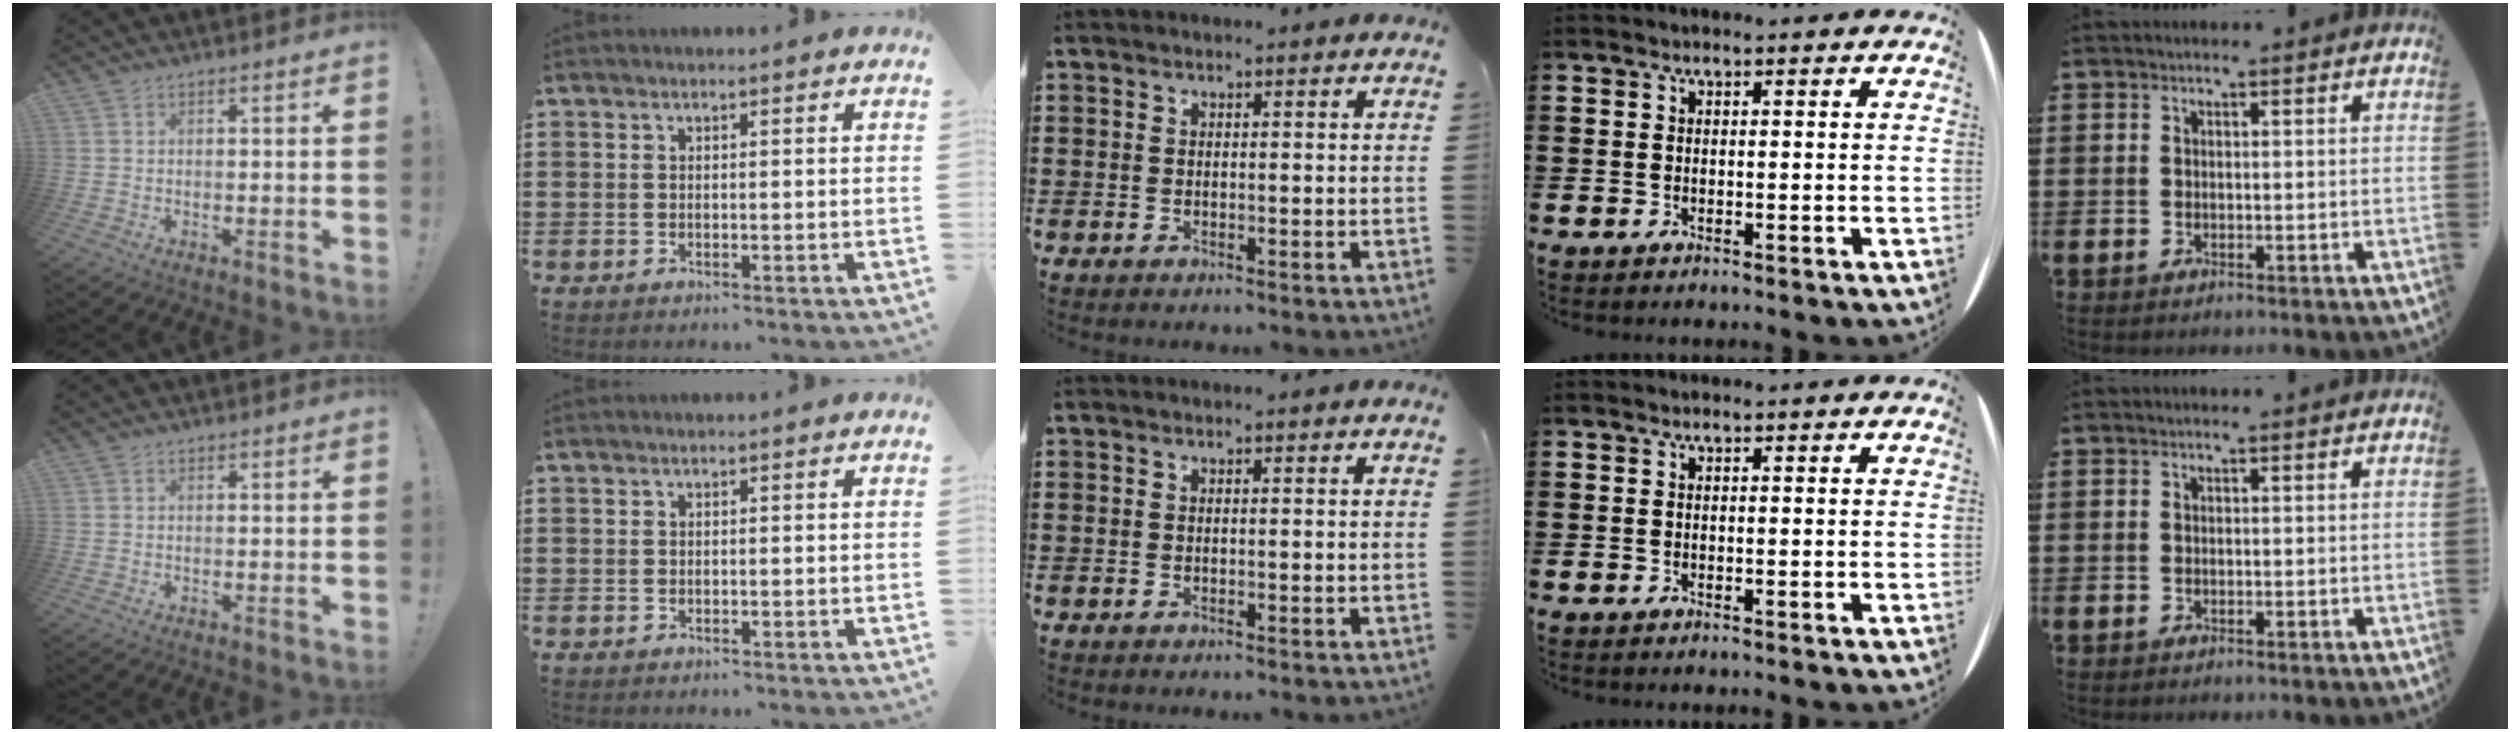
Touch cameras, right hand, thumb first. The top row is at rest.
{}